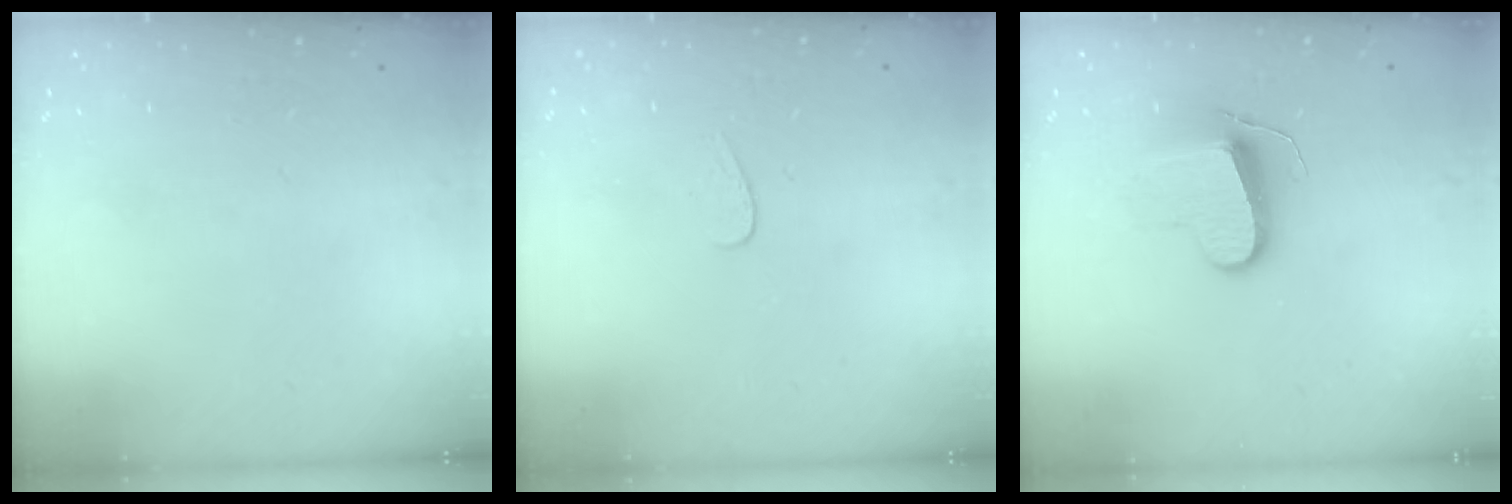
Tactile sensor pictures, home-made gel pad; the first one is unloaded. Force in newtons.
{"total": 3.5, "press": 3.5, "slide": 0.3}
{"total": 9.9, "press": 9.9, "slide": 0.8}